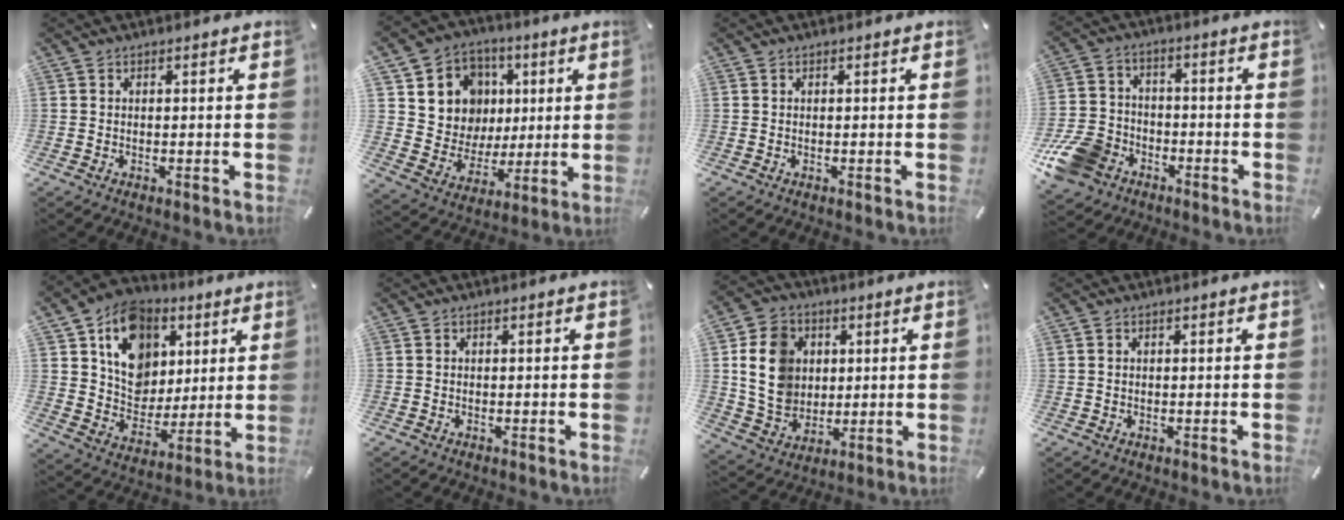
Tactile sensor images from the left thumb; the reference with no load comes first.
{"total": 12.9, "force": [3.8, 12.0, 2.8], "torque": [-0.051, -0.025, 0.086]}
{"total": 0.0}
{"total": 12.5, "force": [-6.3, 9.5, 5.2], "torque": [-0.108, 0.046, -0.111]}
{"total": 15.4, "force": [6.4, 12.6, 6.0], "torque": [-0.105, -0.031, 0.124]}
{"total": 0.0}
{"total": 13.0, "force": [2.1, 11.3, 6.0], "torque": [-0.124, 0.005, 0.044]}
{"total": 0.8, "force": [0.1, 0.7, 0.4], "torque": [-0.009, 0.004, 0.001]}